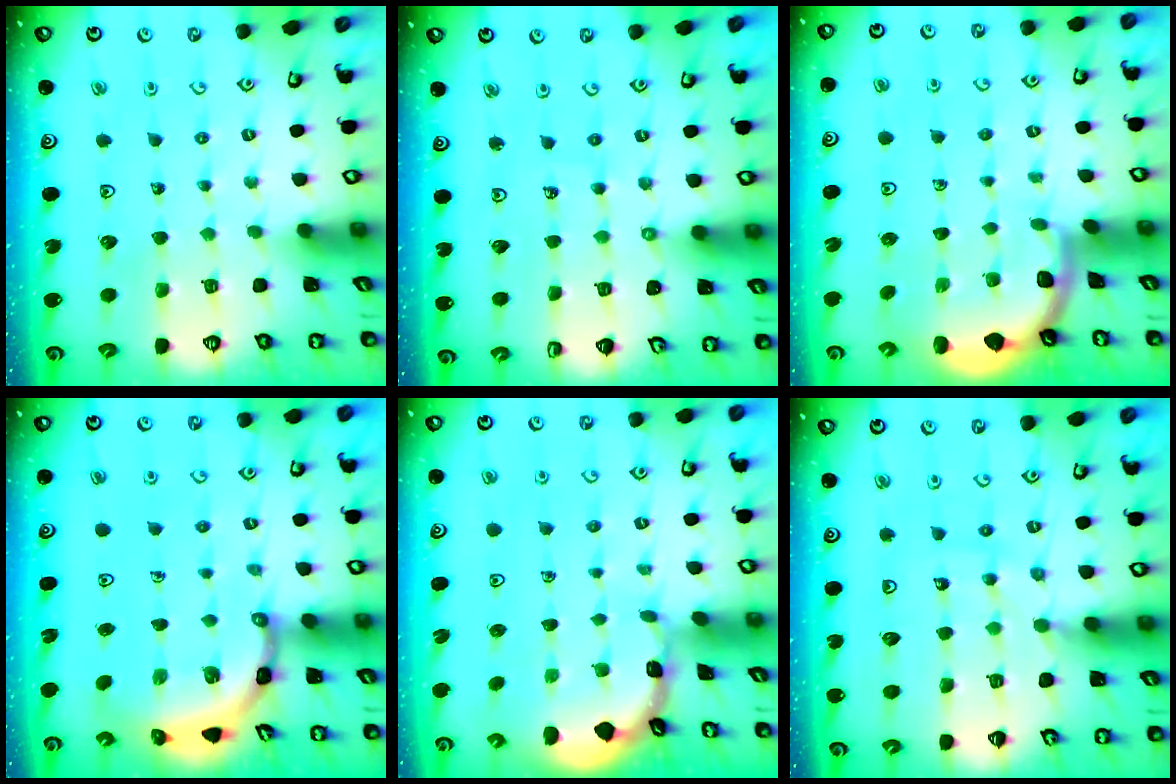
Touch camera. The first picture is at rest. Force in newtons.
{"total": 3.9, "press": 3.9, "slide": 0.2}
{"total": 1.9, "press": 1.9, "slide": 0.0}
{"total": 4.0, "press": 3.9, "slide": 0.9}
{"total": 1.2, "press": 1.1, "slide": 0.2}
{"total": 10.9, "press": 10.8, "slide": 1.2}